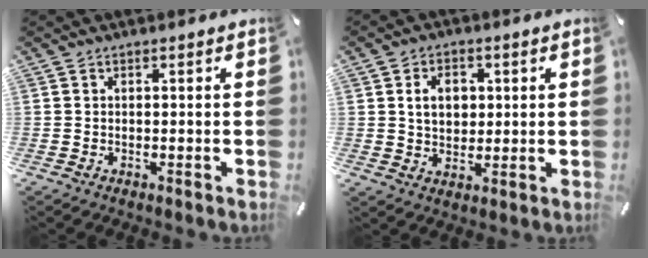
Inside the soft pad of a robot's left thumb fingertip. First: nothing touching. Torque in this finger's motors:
{"motor_torque": [0.82, 1.32, 0.70, -0.46, 0.15]}